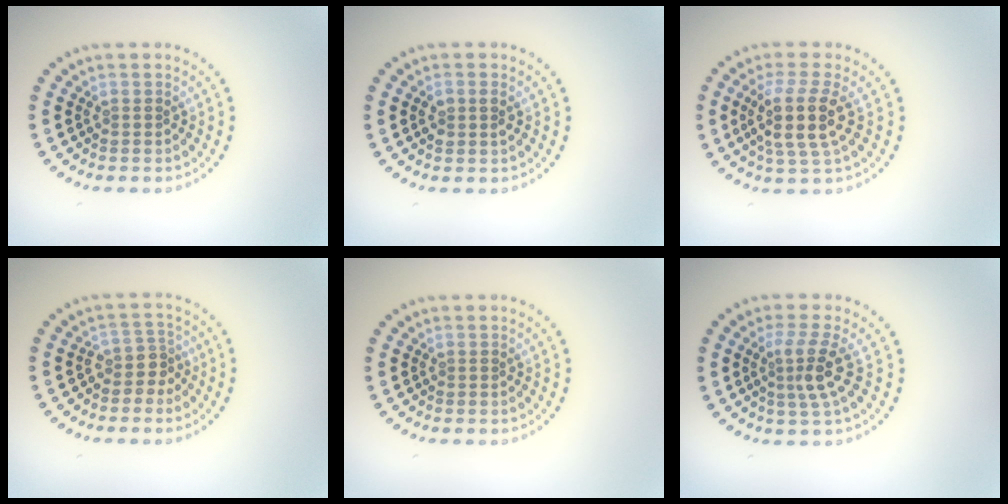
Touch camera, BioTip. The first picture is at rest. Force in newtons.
{"total": 1.4, "press": 1.4, "slide": 0.4}
{"total": 4.2, "press": 3.5, "slide": 2.2}
{"total": 2.2, "press": 1.6, "slide": 1.5}
{"total": 0.0}
{"total": 3.0, "press": 2.2, "slide": 2.1}